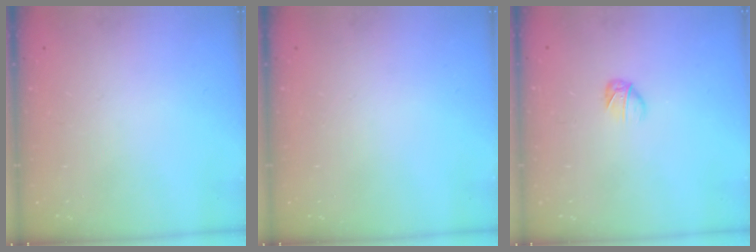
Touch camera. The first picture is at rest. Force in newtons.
{"total": 0.0}
{"total": 2.7, "press": 2.7, "slide": 0.7}